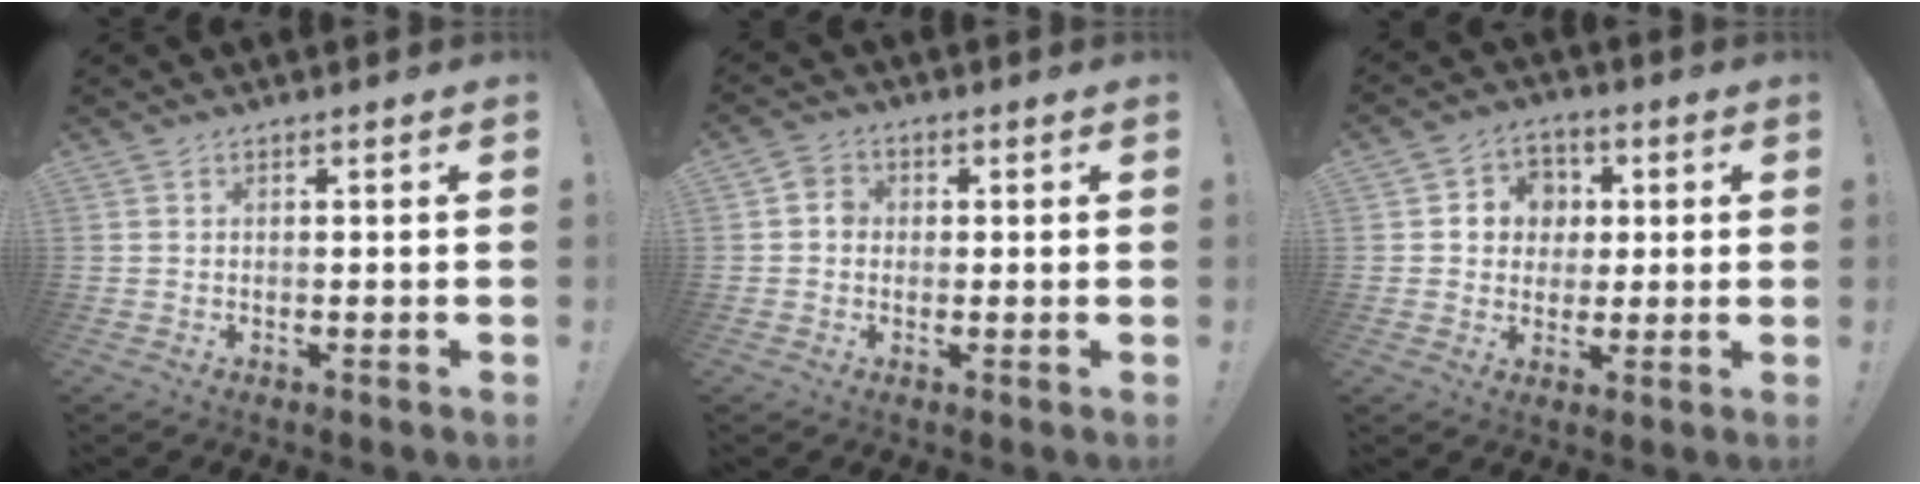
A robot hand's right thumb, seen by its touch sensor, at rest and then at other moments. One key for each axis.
{"total": 4.0, "fx": -0.2, "fy": 3.6, "fz": 1.7, "tx": -0.026, "ty": 0.011, "tz": -0.004}
{"total": 7.7, "fx": 0.3, "fy": 7.5, "fz": 1.7, "tx": -0.018, "ty": 0.001, "tz": 0.009}